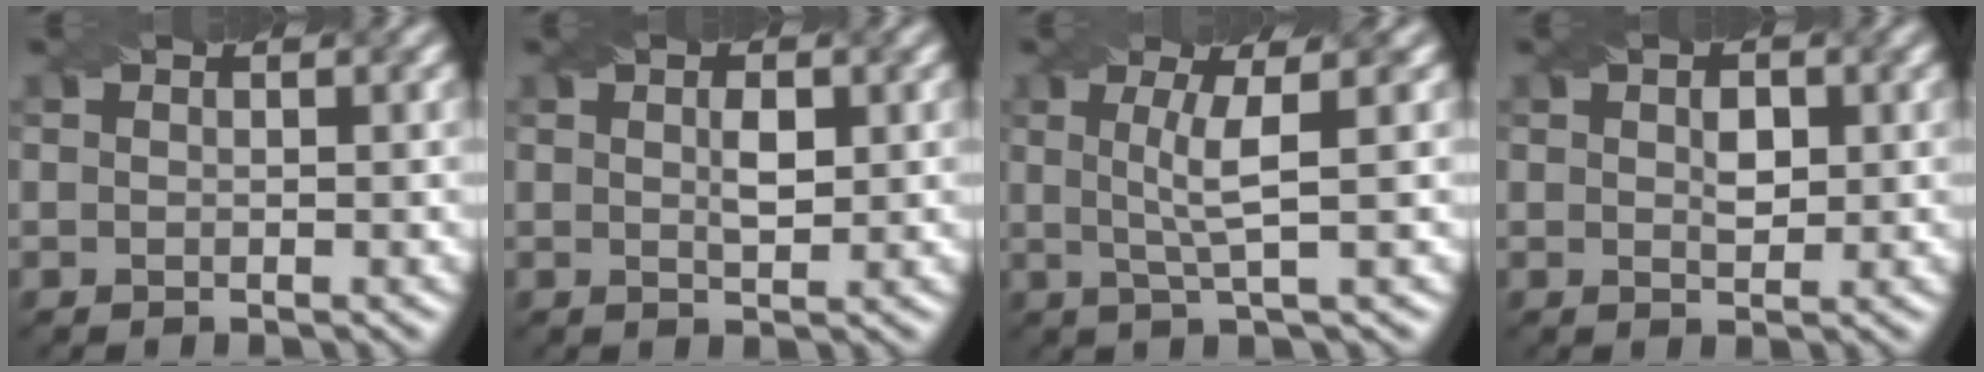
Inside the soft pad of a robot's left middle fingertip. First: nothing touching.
{"total": 1.9, "force": [0.5, 0.8, 1.7], "torque": [-0.033, 0.001, 0.010]}
{"total": 3.8, "force": [0.6, 0.6, 3.7], "torque": [-0.070, 0.003, 0.013]}
{"total": 1.9, "force": [0.4, 1.1, 1.5], "torque": [-0.026, 0.000, 0.008]}